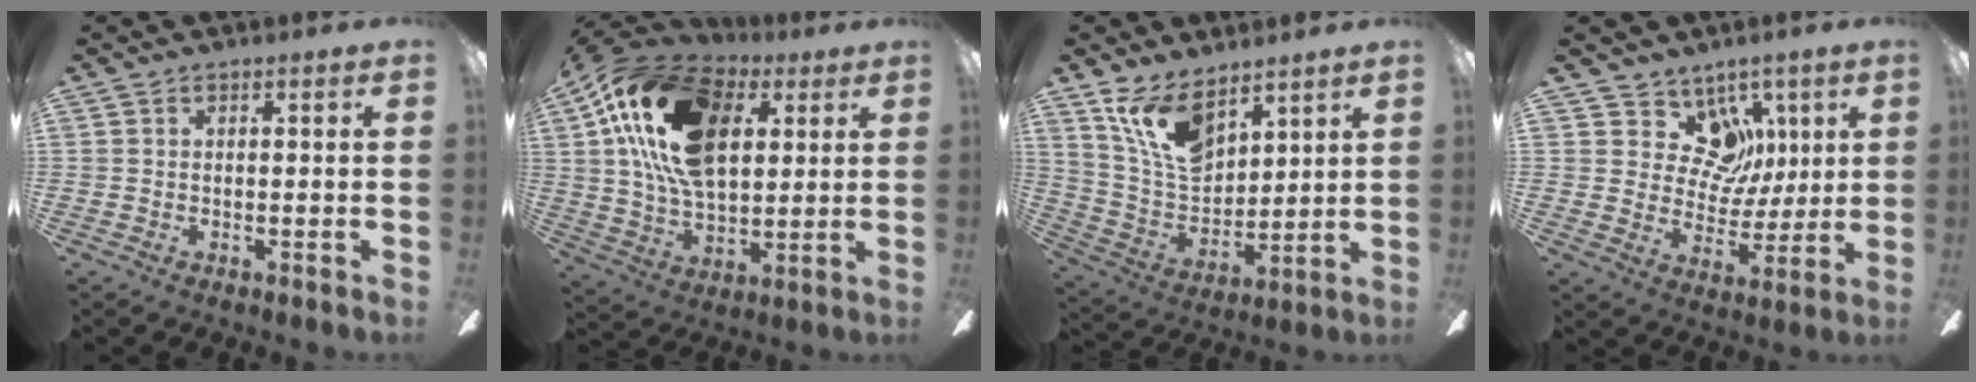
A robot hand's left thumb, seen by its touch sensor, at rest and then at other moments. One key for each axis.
{"total": 23.9, "fx": 8.3, "fy": 14.4, "fz": 17.2, "tx": -0.342, "ty": -0.002, "tz": 0.141}
{"total": 14.1, "fx": 9.1, "fy": 7.4, "fz": 7.8, "tx": -0.165, "ty": -0.035, "tz": 0.176}
{"total": 11.2, "fx": 5.2, "fy": 9.1, "fz": 3.8, "tx": -0.062, "ty": -0.026, "tz": 0.105}